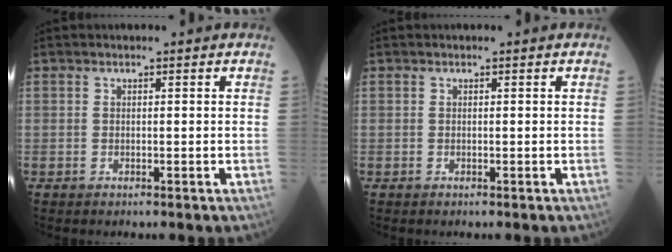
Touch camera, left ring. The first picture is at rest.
{"total": 0.0}